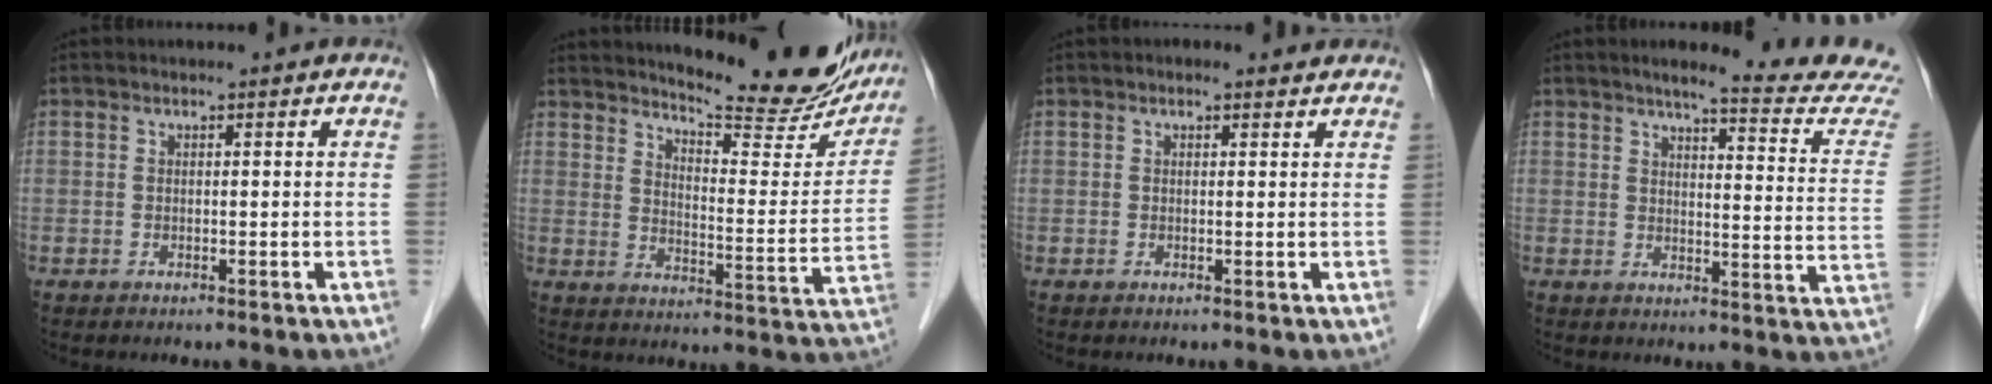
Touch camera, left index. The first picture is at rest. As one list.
[{"total": 19.8, "force": [17.9, 3.6, 7.5], "torque": [-0.095, -0.061, 0.222]}, {"total": 1.0, "force": [0.8, 0.6, 0.3], "torque": [-0.009, 0.005, 0.005]}, {"total": 14.6, "force": [13.9, -0.9, 4.6], "torque": [-0.054, -0.084, 0.149]}]